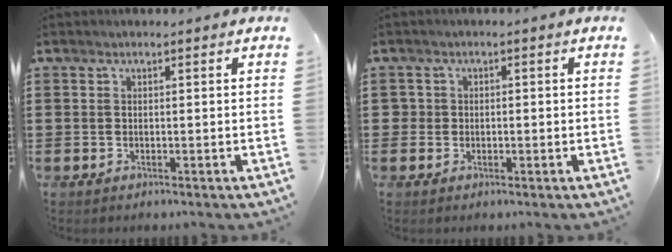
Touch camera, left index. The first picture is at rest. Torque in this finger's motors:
{"motor_torque": [-0.31, 0.07, -0.04, -0.02]}